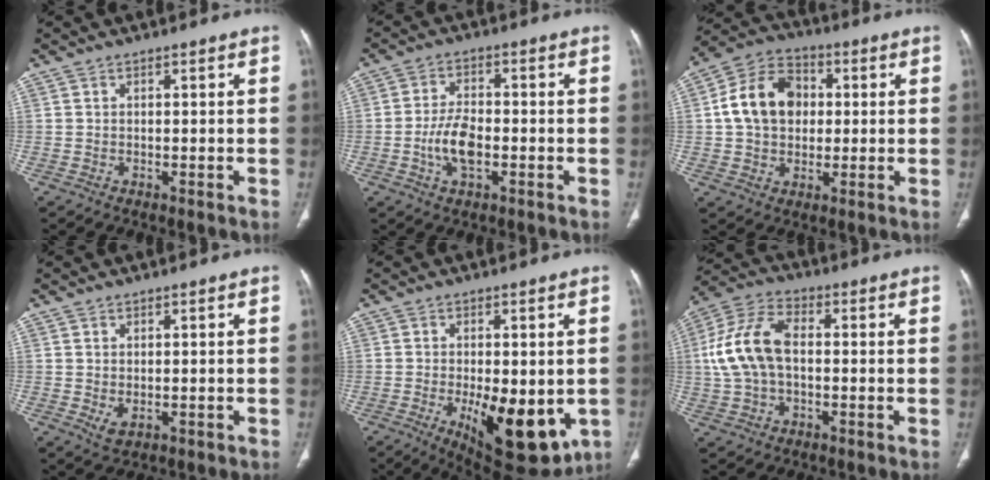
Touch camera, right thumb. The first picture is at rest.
{"total": 7.0, "force": [-1.8, 3.5, 5.8], "torque": [-0.111, 0.012, -0.034]}
{"total": 13.6, "force": [1.4, 10.3, 8.8], "torque": [-0.134, 0.021, 0.017]}
{"total": 2.5, "force": [-0.5, 1.4, 2.0], "torque": [-0.034, 0.001, 0.002]}
{"total": 16.6, "force": [-4.3, 7.2, 14.3], "torque": [-0.177, -0.017, -0.040]}
{"total": 12.6, "force": [0.3, 7.5, 10.1], "torque": [-0.210, 0.031, 0.000]}